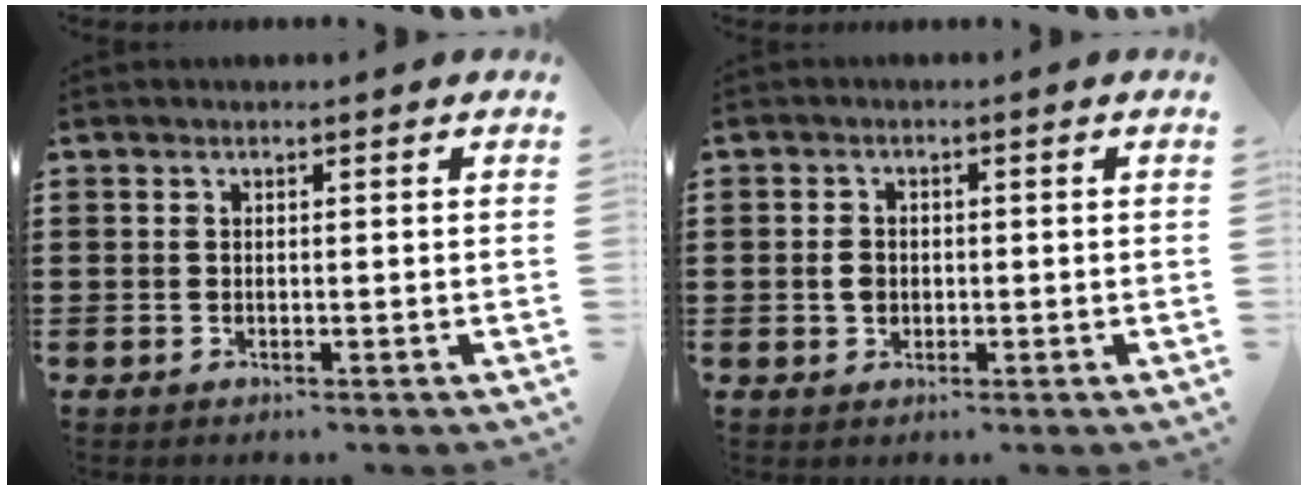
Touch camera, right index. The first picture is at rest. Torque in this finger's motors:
{"motor_torque": [1.13, 1.01, 0.19, 0.05]}